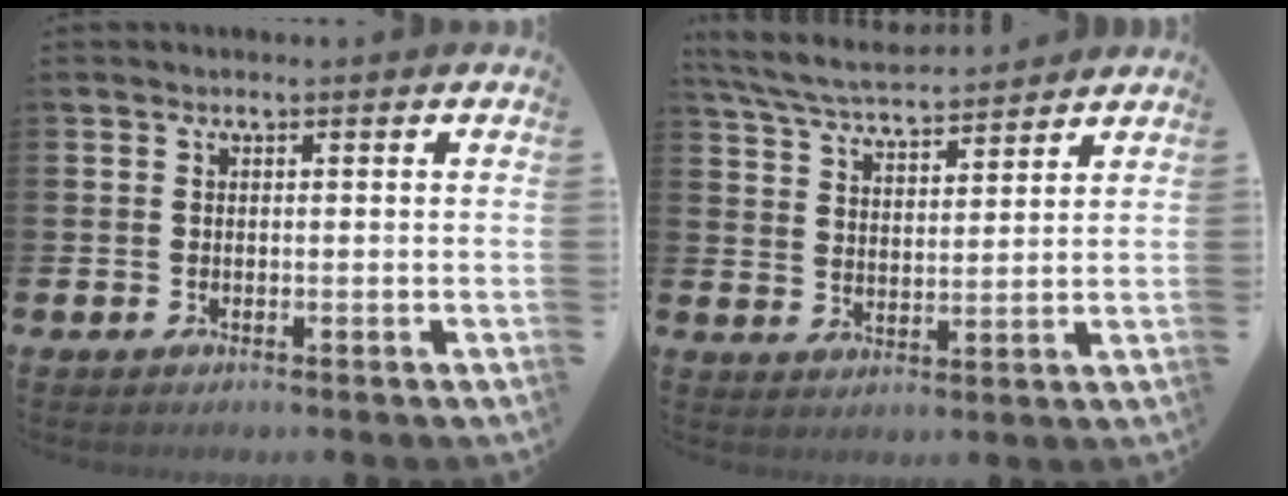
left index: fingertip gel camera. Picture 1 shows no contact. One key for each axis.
{"total": 6.0, "fx": 5.8, "fy": 0.8, "fz": 1.4, "tx": -0.057, "ty": -0.029, "tz": 0.104}